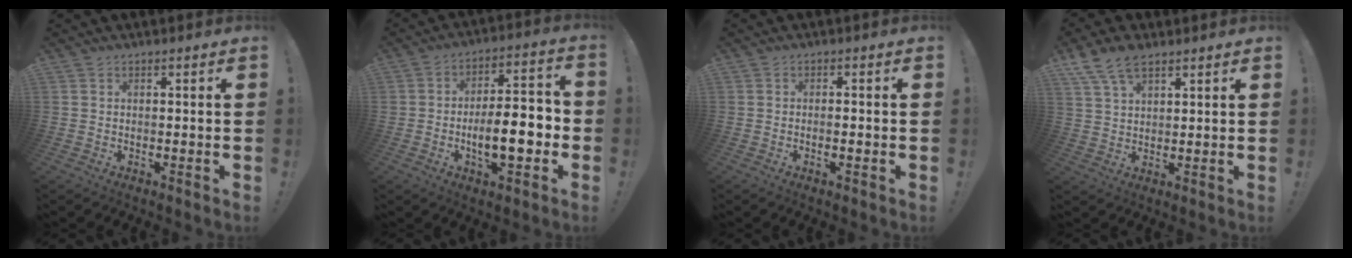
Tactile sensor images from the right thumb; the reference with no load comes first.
{"total": 13.2, "force": [-4.0, 5.2, 11.5], "torque": [-0.184, 0.010, -0.074]}
{"total": 1.7, "force": [-0.8, 0.2, 1.5], "torque": [-0.020, 0.000, -0.016]}
{"total": 8.7, "force": [5.8, 4.3, 4.9], "torque": [-0.092, -0.015, 0.114]}